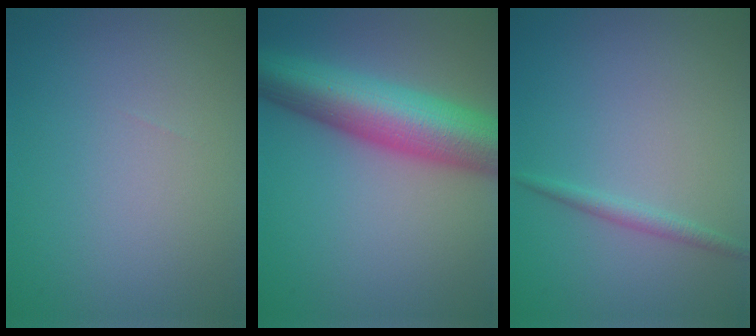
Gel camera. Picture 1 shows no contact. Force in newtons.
{"total": 10.4, "press": 10.4, "slide": 0.3}
{"total": 1.3, "press": 1.3, "slide": 0.0}